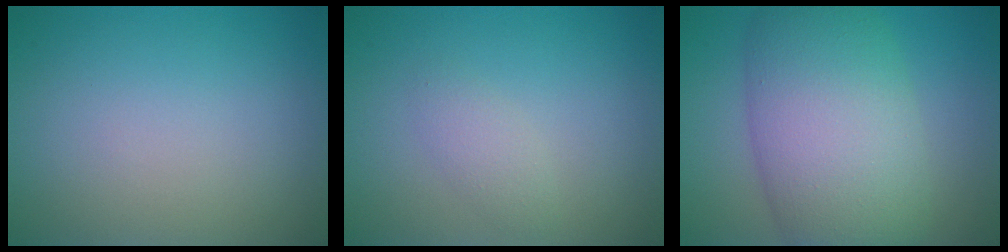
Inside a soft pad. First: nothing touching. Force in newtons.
{"total": 1.5, "press": 1.5, "slide": 0.0}
{"total": 10.7, "press": 10.6, "slide": 0.6}